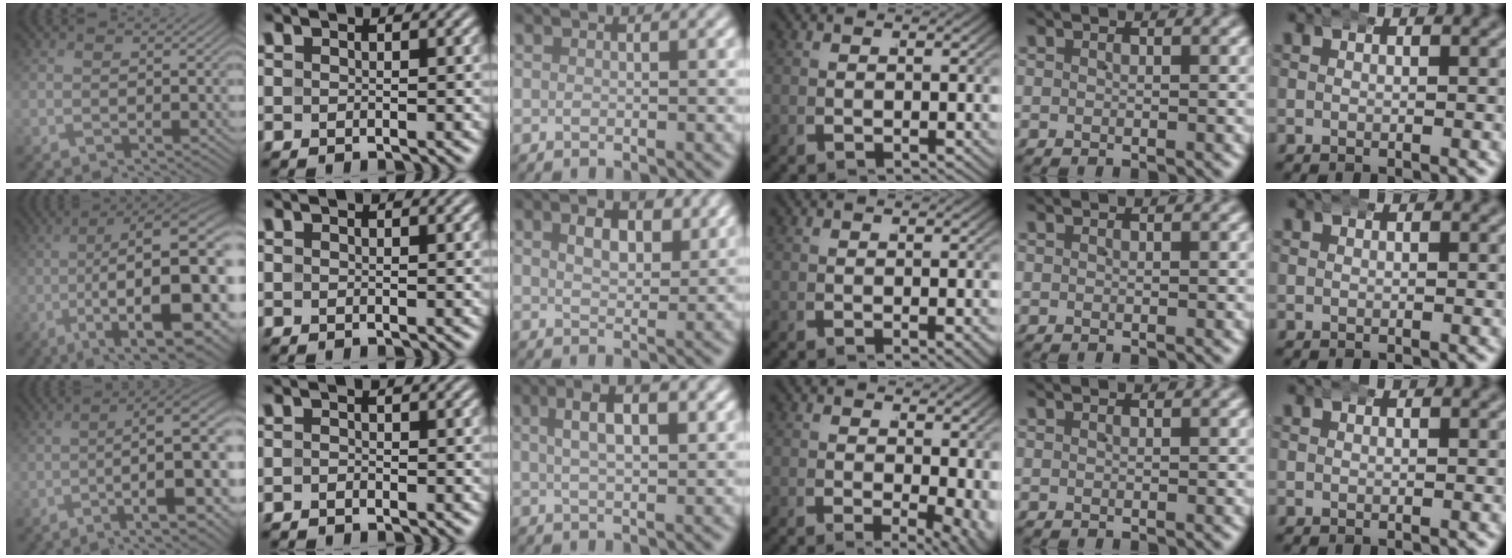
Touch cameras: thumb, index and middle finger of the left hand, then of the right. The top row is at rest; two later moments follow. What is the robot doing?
{"motion": "wrap", "object": "arm wrap"}